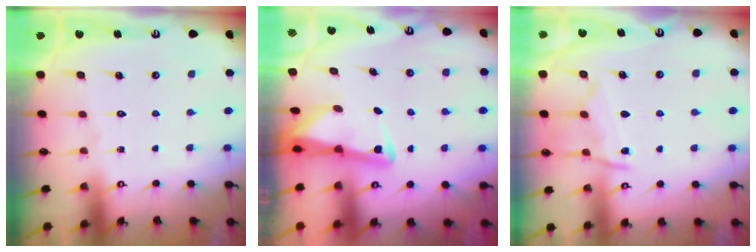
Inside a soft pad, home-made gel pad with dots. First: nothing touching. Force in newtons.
{"total": 3.0, "press": 3.0, "slide": 0.3}
{"total": 9.7, "press": 9.6, "slide": 1.0}